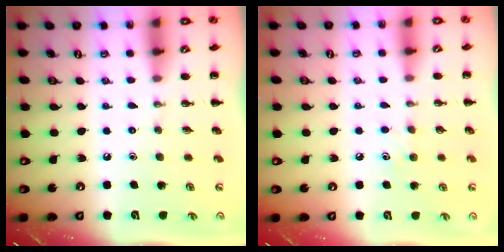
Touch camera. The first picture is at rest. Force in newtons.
{"total": 5.1, "press": 4.9, "slide": 1.5}